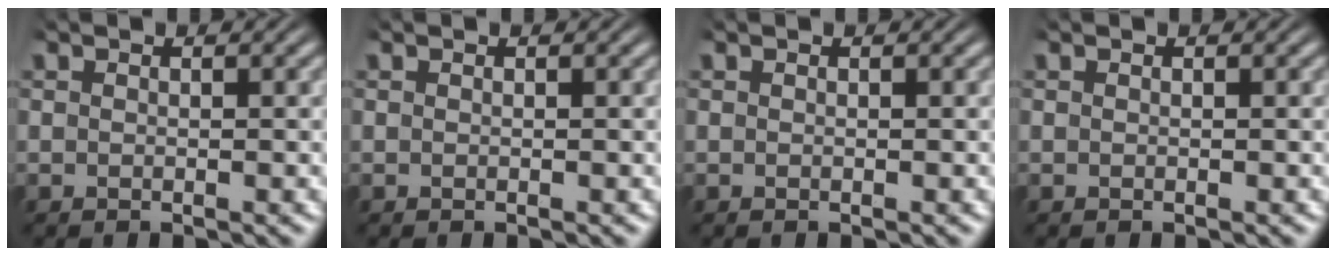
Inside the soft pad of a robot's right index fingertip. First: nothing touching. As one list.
[{"total": 0.0}, {"total": 0.0}, {"total": 0.0}]